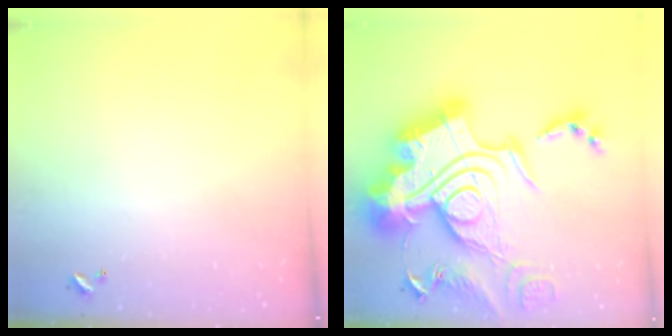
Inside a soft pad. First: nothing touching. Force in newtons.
{"total": 0.8, "press": 0.8, "slide": 0.0}